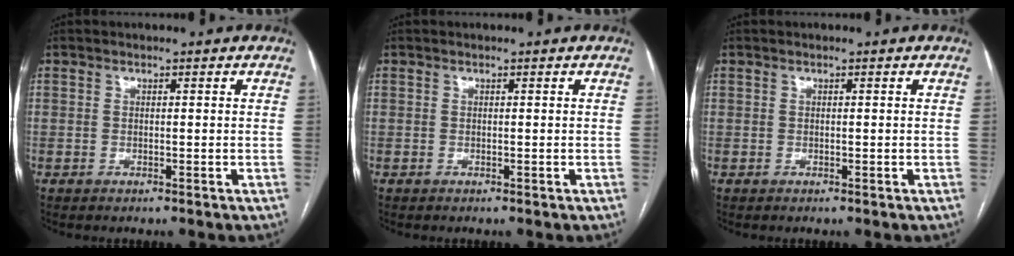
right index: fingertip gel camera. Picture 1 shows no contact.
{"total": 0.0}
{"total": 0.0}